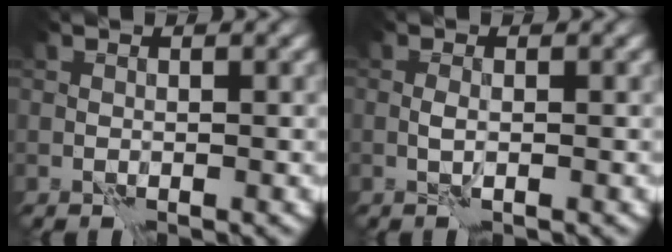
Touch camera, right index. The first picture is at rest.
{"total": 0.8, "force": [0.1, 0.0, 0.8], "torque": [-0.020, 0.002, -0.001]}